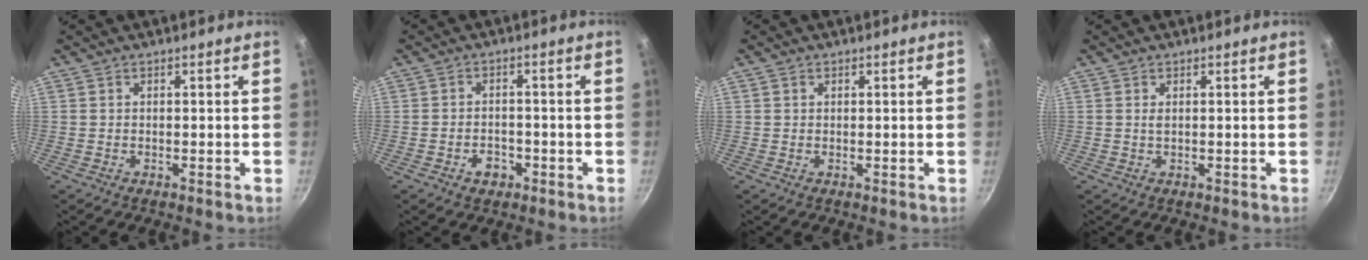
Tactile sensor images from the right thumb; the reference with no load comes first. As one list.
[{"total": 3.9, "force": [-1.9, 2.8, 1.8], "torque": [-0.016, 0.018, -0.027]}, {"total": 0.7, "force": [0.3, 0.6, 0.2], "torque": [-0.002, 0.002, 0.003]}, {"total": 0.8, "force": [0.3, 0.3, 0.7], "torque": [-0.015, 0.000, 0.006]}]